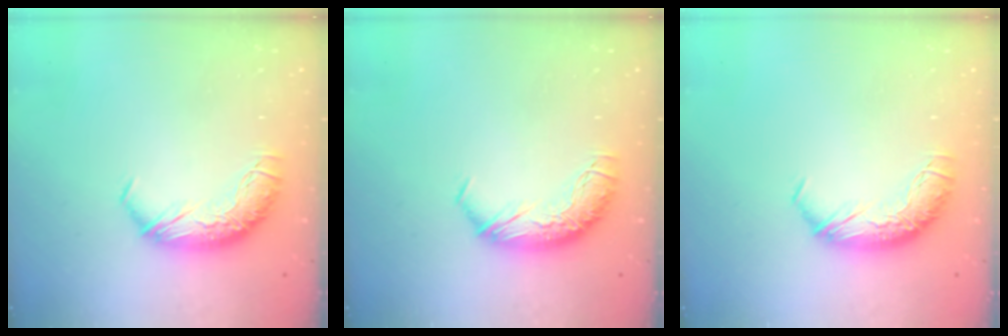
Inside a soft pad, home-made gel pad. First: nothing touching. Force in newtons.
{"total": 0.0}
{"total": 0.0}